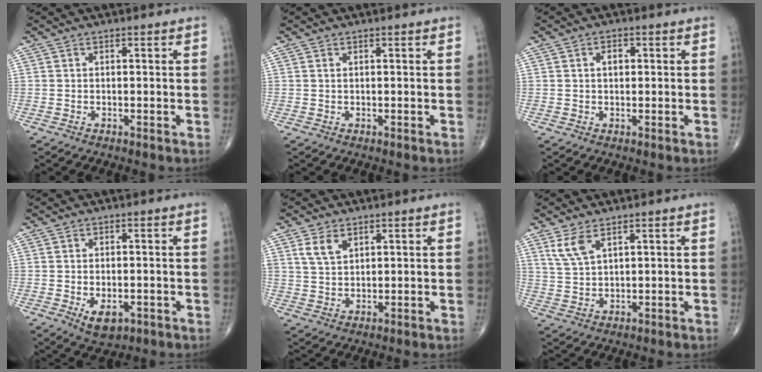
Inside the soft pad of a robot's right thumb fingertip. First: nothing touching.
{"total": 0.0}
{"total": 2.2, "force": [0.4, 1.4, 1.7], "torque": [-0.023, 0.005, 0.004]}
{"total": 5.2, "force": [-1.6, 2.9, 3.9], "torque": [-0.056, -0.002, -0.016]}
{"total": 4.3, "force": [2.3, 2.6, 2.6], "torque": [-0.041, -0.010, 0.050]}
{"total": 4.6, "force": [2.8, 1.8, 3.2], "torque": [-0.070, -0.008, 0.065]}